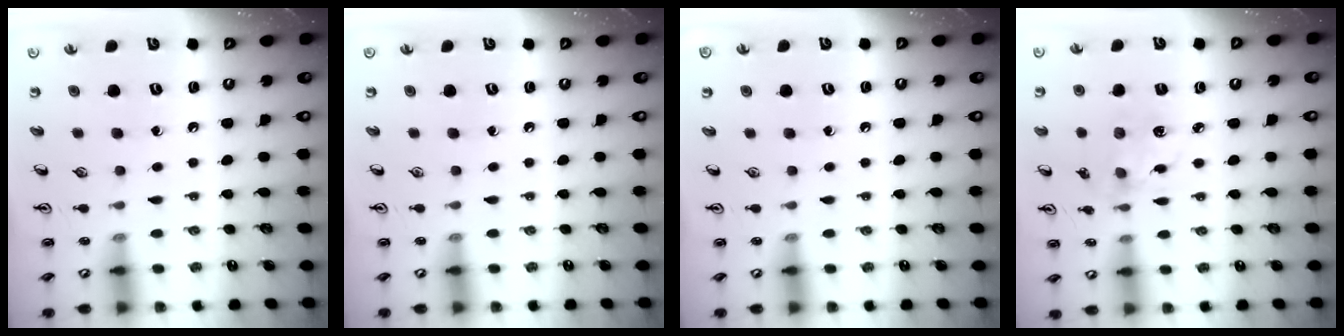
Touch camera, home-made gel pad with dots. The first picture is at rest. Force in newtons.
{"total": 0.0}
{"total": 0.0}
{"total": 6.1, "press": 6.1, "slide": 0.3}